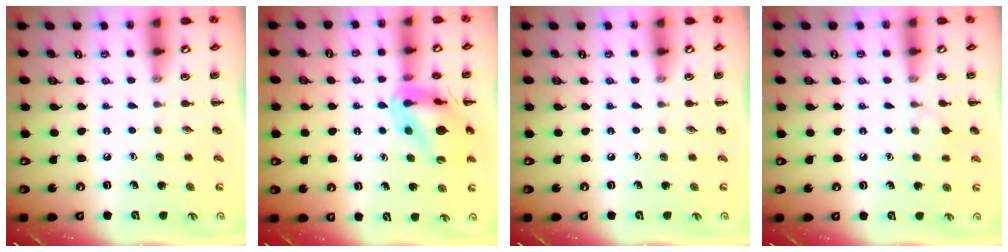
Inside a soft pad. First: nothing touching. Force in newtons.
{"total": 14.2, "press": 13.9, "slide": 2.7}
{"total": 0.0}
{"total": 5.6, "press": 5.4, "slide": 1.7}